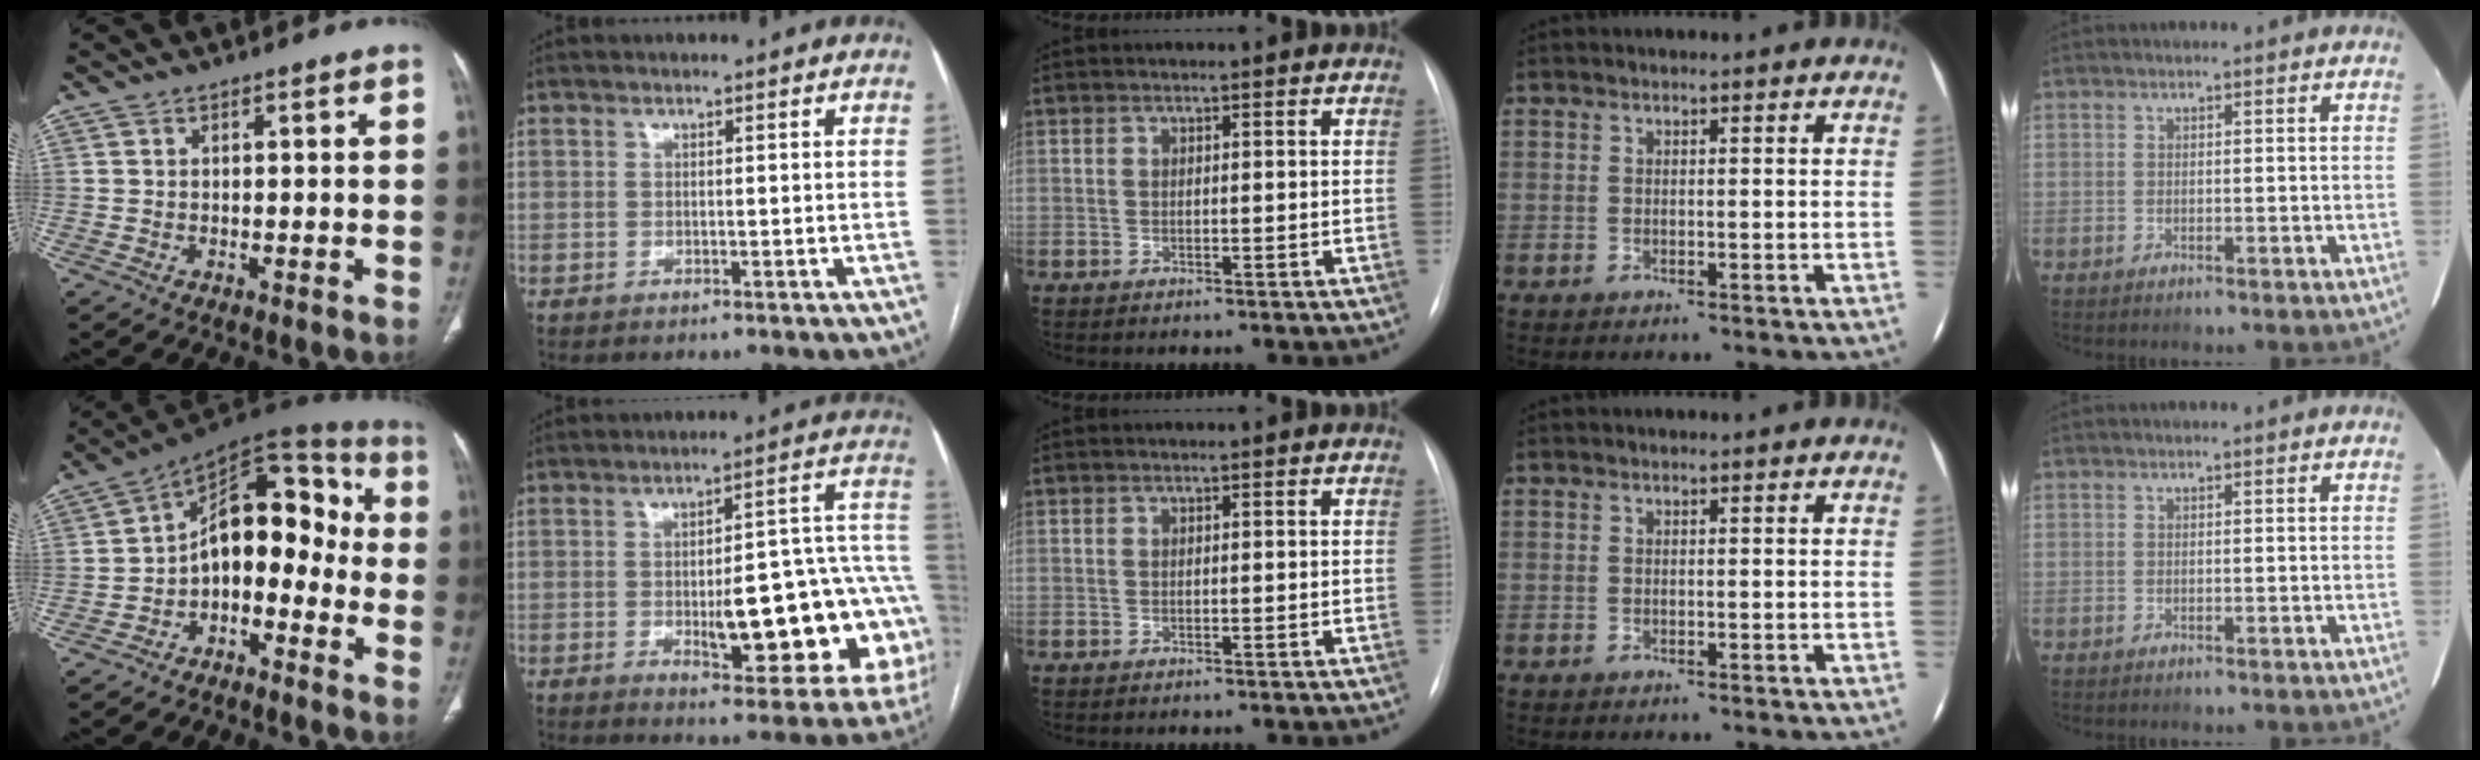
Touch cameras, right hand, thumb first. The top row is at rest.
{"thumb": {"total": 15.0, "force": [-3.1, 9.2, 11.4], "torque": [-0.130, 0.084, -0.061]}, "index": {"total": 20.6, "force": [-4.1, 5.7, 19.4], "torque": [-0.157, 0.034, -0.034]}}